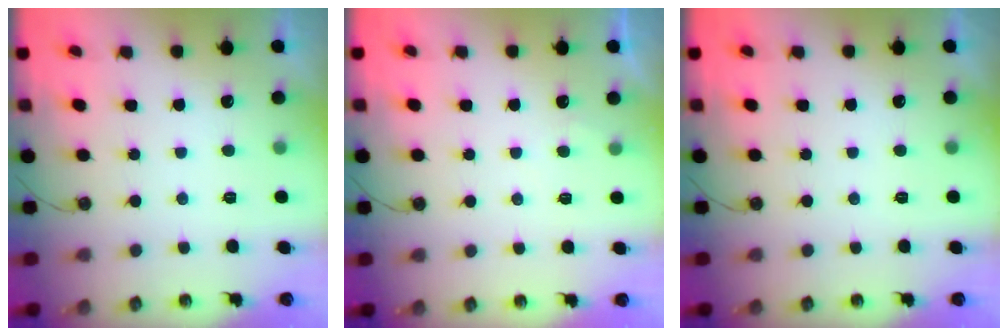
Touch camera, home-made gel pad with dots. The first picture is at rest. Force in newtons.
{"total": 2.8, "press": 2.8, "slide": 0.3}
{"total": 0.0}